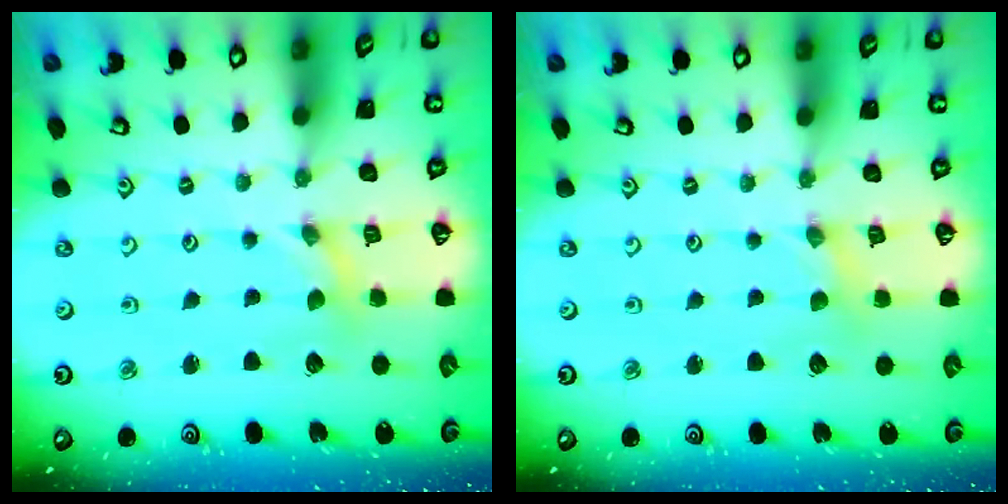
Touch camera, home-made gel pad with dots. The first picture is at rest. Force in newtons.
{"total": 1.4, "press": 1.4, "slide": 0.3}